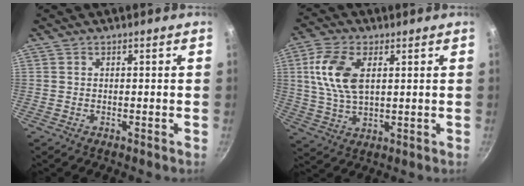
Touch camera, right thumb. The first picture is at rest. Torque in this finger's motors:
{"motor_torque": [-0.13, 0.36, 1.49, 0.00, 0.26]}